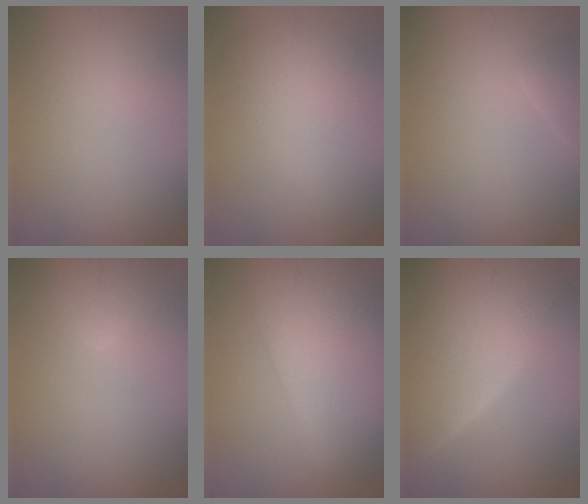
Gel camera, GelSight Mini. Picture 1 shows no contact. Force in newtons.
{"total": 4.6, "press": 4.6, "slide": 0.2}
{"total": 0.9, "press": 0.9, "slide": 0.1}
{"total": 2.4, "press": 2.4, "slide": 0.2}
{"total": 10.6, "press": 10.5, "slide": 0.4}
{"total": 13.3, "press": 13.2, "slide": 1.0}